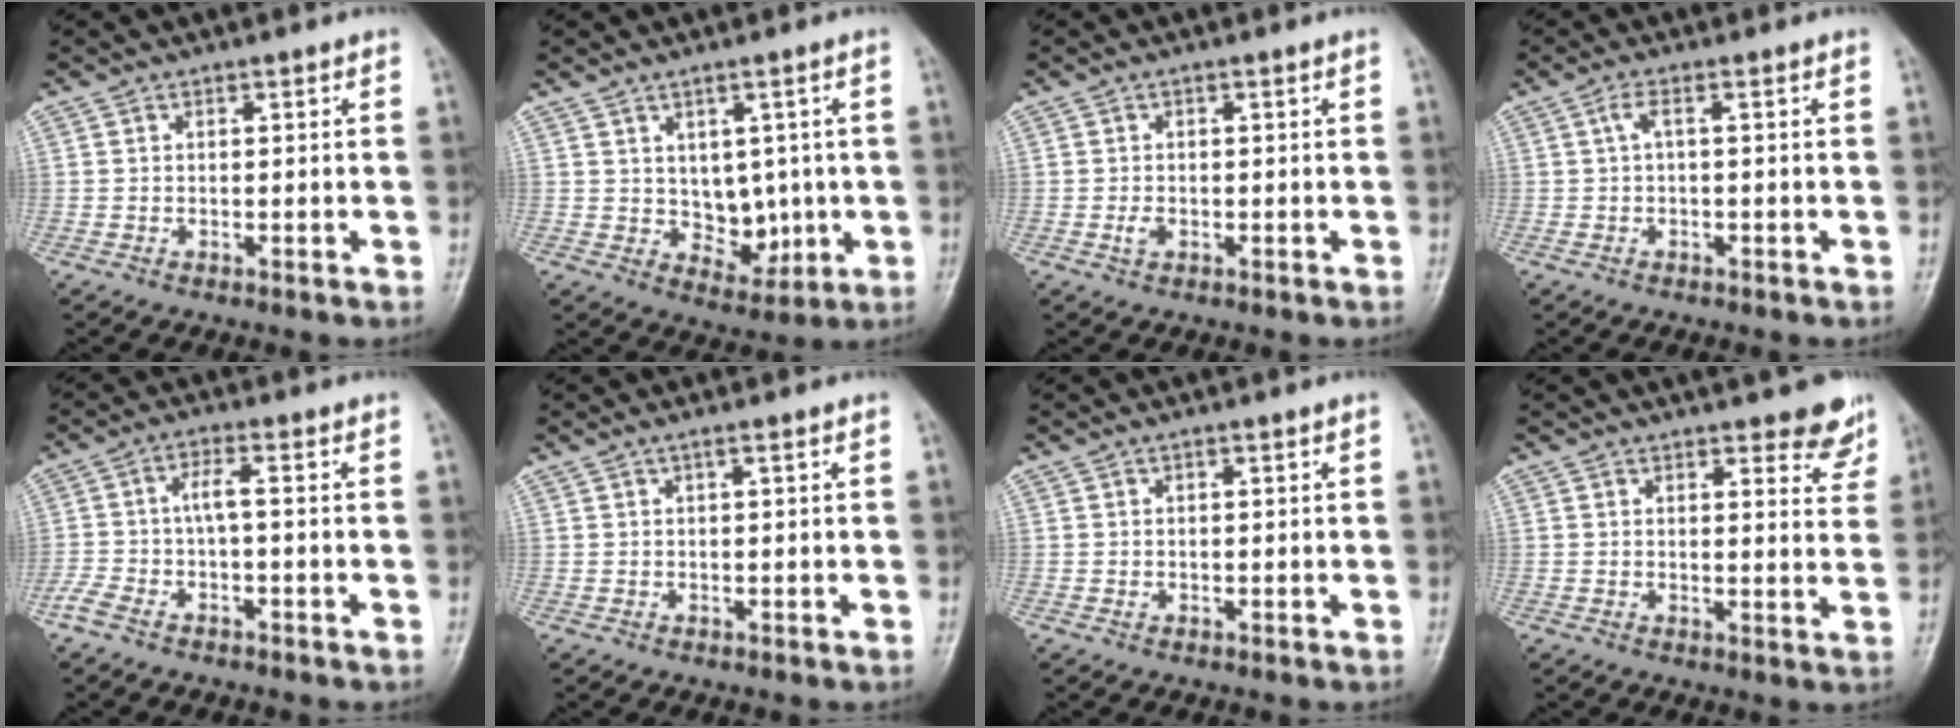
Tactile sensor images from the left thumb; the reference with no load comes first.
{"total": 6.9, "force": [0.5, 4.8, 5.0], "torque": [-0.036, -0.015, 0.023]}
{"total": 1.6, "force": [-0.3, 0.9, 1.3], "torque": [-0.025, 0.008, -0.002]}
{"total": 2.1, "force": [0.2, 0.3, 2.1], "torque": [-0.057, 0.012, 0.006]}
{"total": 5.1, "force": [-2.0, 0.9, 4.6], "torque": [-0.117, 0.022, -0.037]}
{"total": 0.9, "force": [0.5, -0.1, 0.8], "torque": [-0.023, 0.012, 0.012]}
{"total": 0.7, "force": [0.2, 0.2, 0.6], "torque": [-0.012, 0.010, 0.007]}
{"total": 7.0, "force": [5.5, 2.3, 3.7], "torque": [-0.013, -0.031, 0.057]}